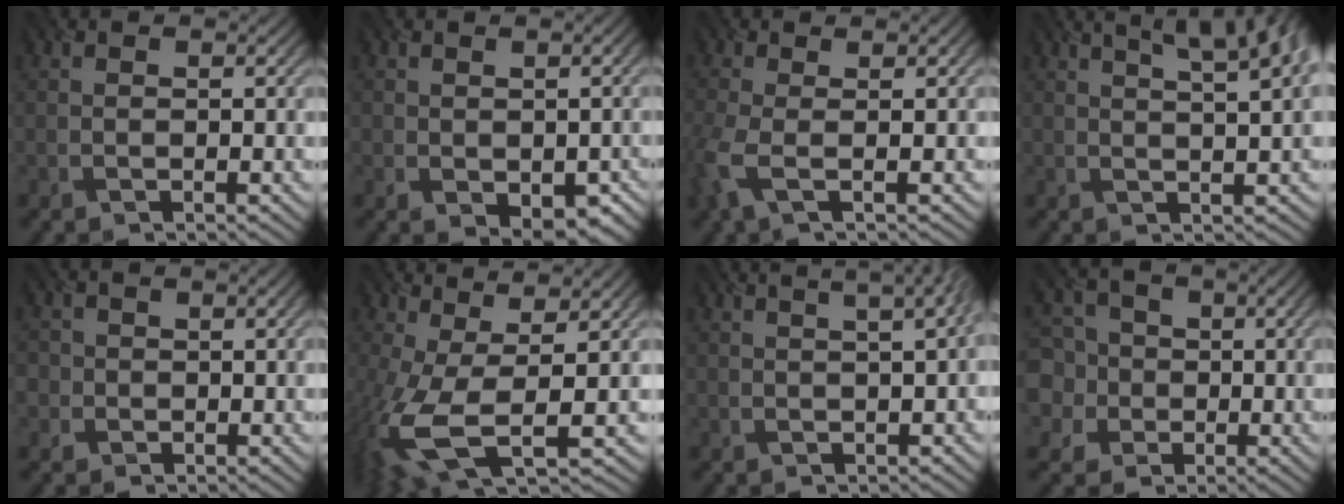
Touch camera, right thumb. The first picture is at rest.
{"total": 4.0, "force": [-1.6, 2.5, 2.7], "torque": [-0.041, -0.020, -0.013]}
{"total": 4.2, "force": [-0.9, 1.3, 3.9], "torque": [-0.101, -0.003, -0.023]}
{"total": 8.4, "force": [4.4, 2.1, 6.8], "torque": [-0.073, 0.032, 0.046]}
{"total": 1.9, "force": [-0.7, 1.8, -0.2], "torque": [0.006, -0.002, -0.016]}
{"total": 9.9, "force": [-2.3, 3.1, 9.1], "torque": [-0.212, -0.012, -0.038]}
{"total": 6.5, "force": [2.0, 2.1, 5.8], "torque": [-0.046, 0.035, 0.006]}
{"total": 8.1, "force": [-0.6, 7.8, 2.1], "torque": [-0.091, 0.002, -0.041]}